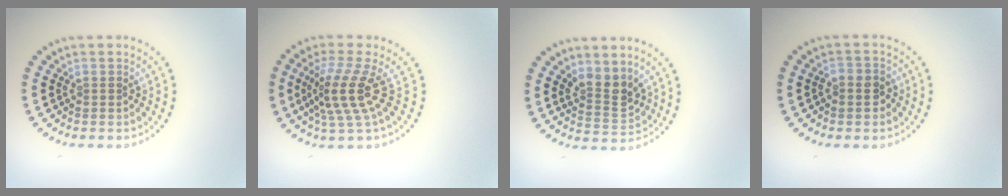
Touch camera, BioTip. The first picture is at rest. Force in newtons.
{"total": 4.2, "press": 3.0, "slide": 2.9}
{"total": 3.0, "press": 2.6, "slide": 1.5}
{"total": 2.0, "press": 1.9, "slide": 0.5}